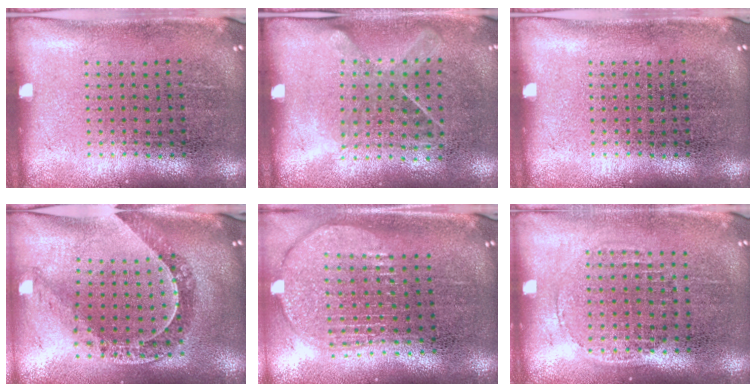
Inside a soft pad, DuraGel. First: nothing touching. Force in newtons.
{"total": 1.3, "press": 1.0, "slide": 0.8}
{"total": 0.0}
{"total": 1.1, "press": 1.1, "slide": 0.2}
{"total": 2.0, "press": 1.6, "slide": 1.1}
{"total": 1.3, "press": 1.1, "slide": 0.6}